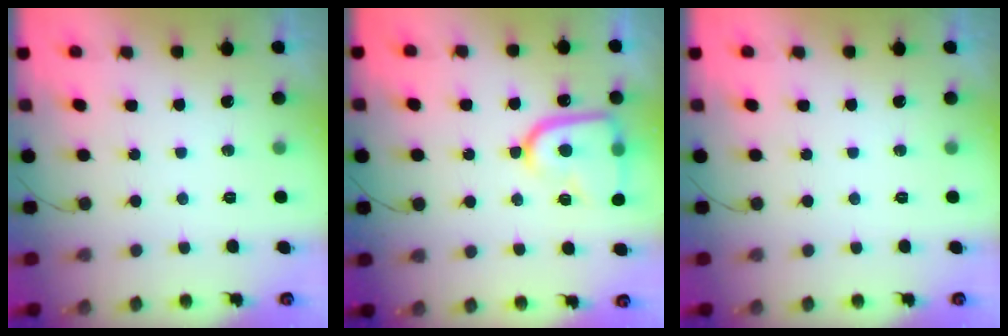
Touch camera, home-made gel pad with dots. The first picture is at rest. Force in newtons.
{"total": 14.9, "press": 14.8, "slide": 1.4}
{"total": 0.0}